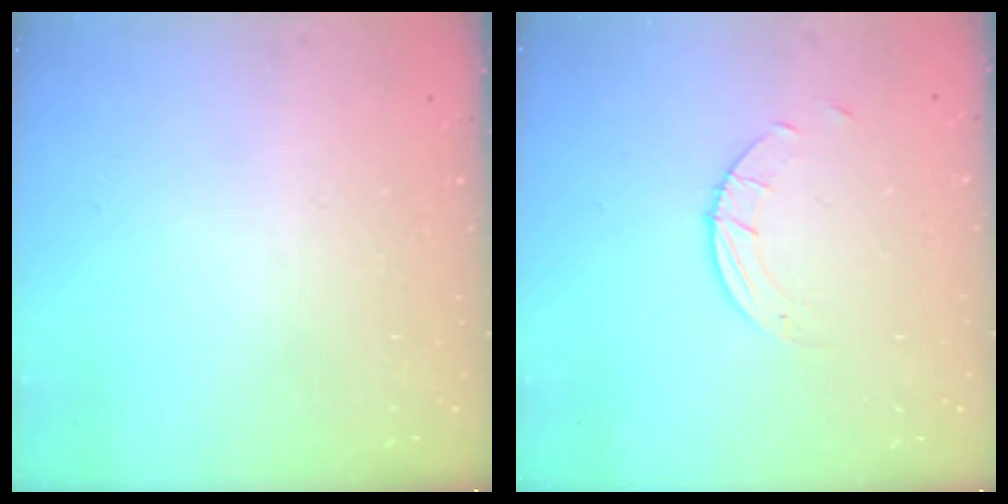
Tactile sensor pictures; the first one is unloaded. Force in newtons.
{"total": 2.7, "press": 2.7, "slide": 0.3}